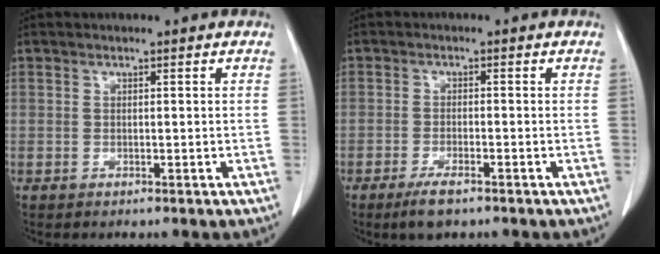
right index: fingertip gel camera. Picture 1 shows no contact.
{"total": 3.7, "force": [-2.5, 0.8, 2.6], "torque": [-0.053, -0.004, -0.042]}